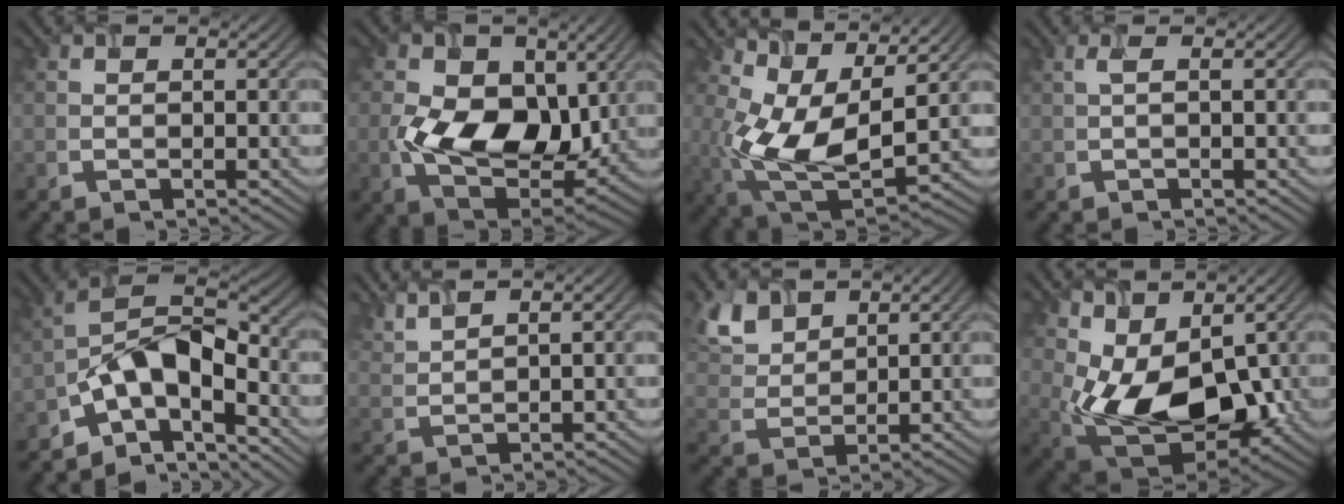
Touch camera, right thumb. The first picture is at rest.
{"total": 11.1, "force": [0.7, 7.4, 8.3], "torque": [-0.165, -0.021, 0.012]}
{"total": 12.0, "force": [2.9, 5.8, 10.1], "torque": [-0.220, -0.013, 0.059]}
{"total": 1.0, "force": [0.1, 0.1, 1.0], "torque": [-0.024, 0.005, -0.002]}
{"total": 11.0, "force": [-6.0, 5.1, 7.6], "torque": [-0.115, 0.003, -0.127]}
{"total": 3.1, "force": [2.7, 0.5, 1.6], "torque": [-0.038, 0.003, 0.064]}
{"total": 6.8, "force": [4.7, 3.6, 3.5], "torque": [-0.096, 0.004, 0.099]}
{"total": 12.1, "force": [1.8, 7.1, 9.7], "torque": [-0.195, -0.024, 0.041]}